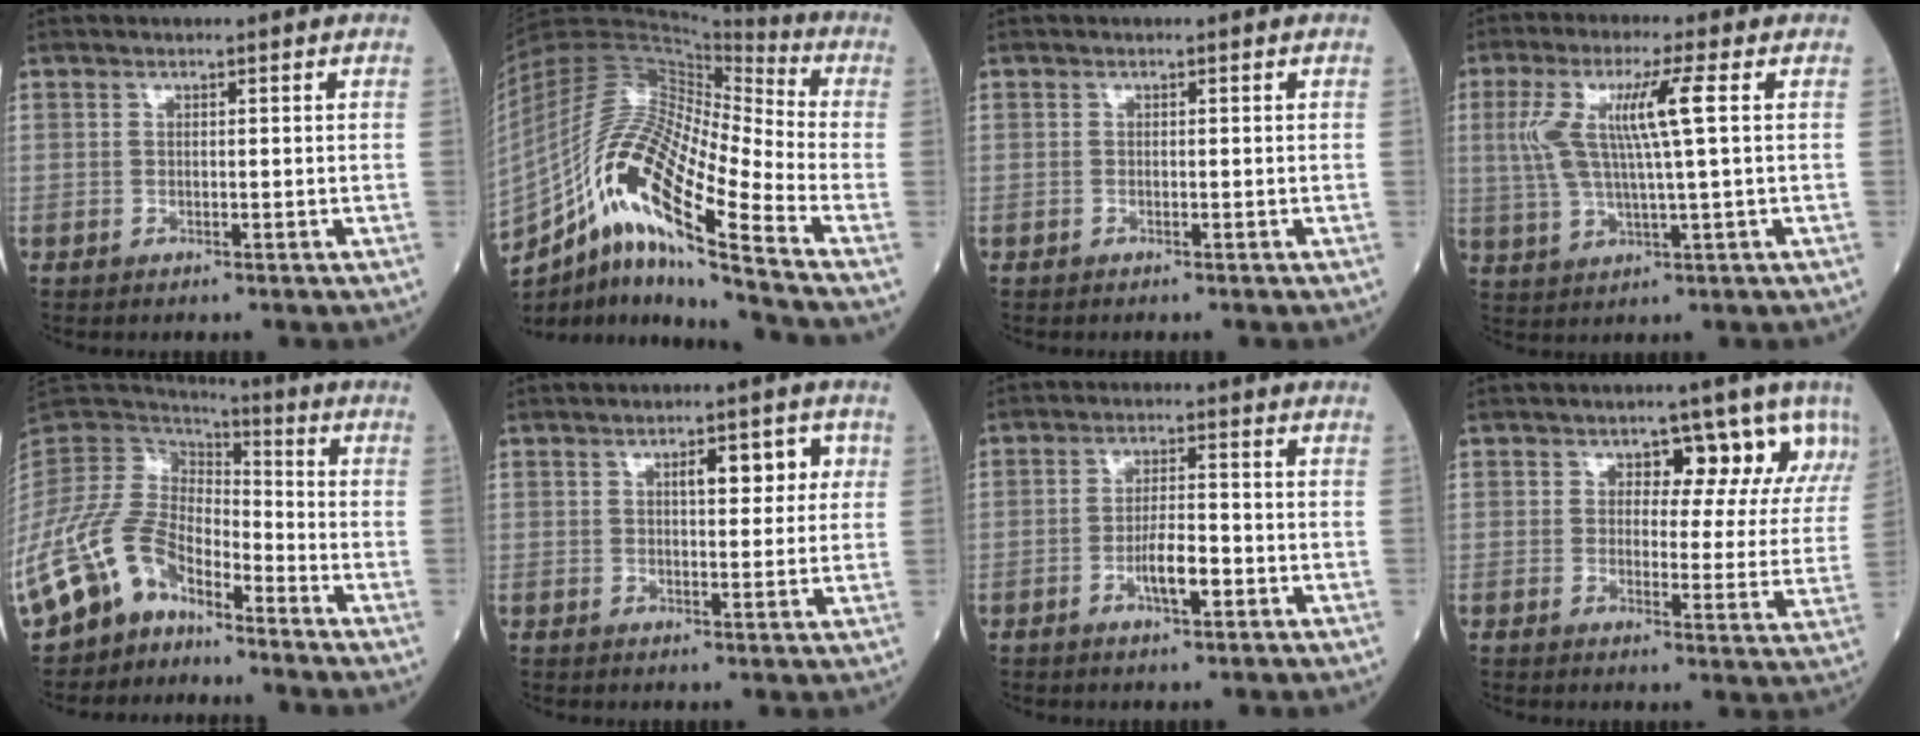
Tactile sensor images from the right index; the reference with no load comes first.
{"total": 19.9, "force": [-11.8, 2.0, 15.8], "torque": [-0.331, -0.005, -0.212]}
{"total": 0.0}
{"total": 8.9, "force": [2.0, 0.1, 8.7], "torque": [-0.192, 0.012, 0.042]}
{"total": 14.5, "force": [-10.4, 7.4, 7.0], "torque": [-0.158, 0.026, -0.203]}
{"total": 5.6, "force": [2.0, 2.2, 4.8], "torque": [-0.062, 0.013, 0.026]}
{"total": 4.7, "force": [-1.8, 1.0, 4.2], "torque": [-0.076, 0.002, -0.031]}
{"total": 9.0, "force": [4.8, 4.6, 6.1], "torque": [-0.056, 0.007, 0.049]}